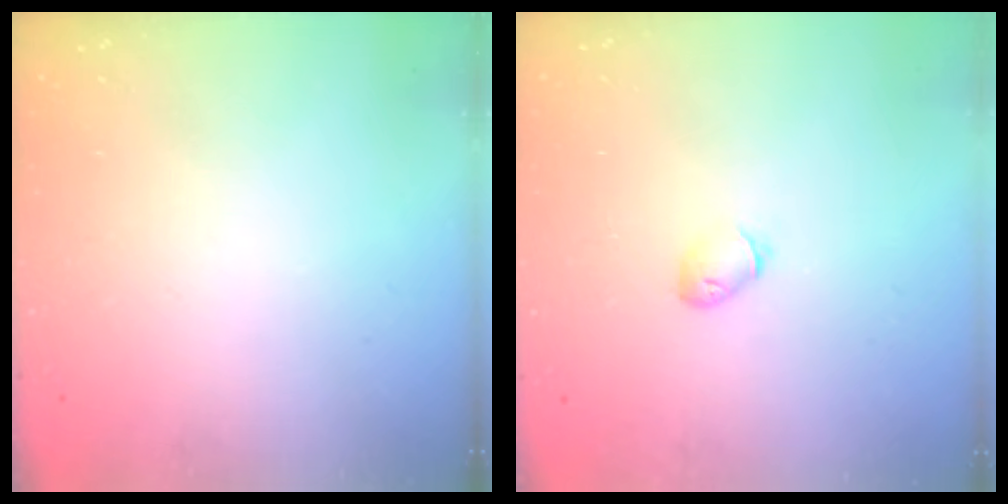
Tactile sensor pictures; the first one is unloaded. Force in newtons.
{"total": 4.7, "press": 4.6, "slide": 1.0}